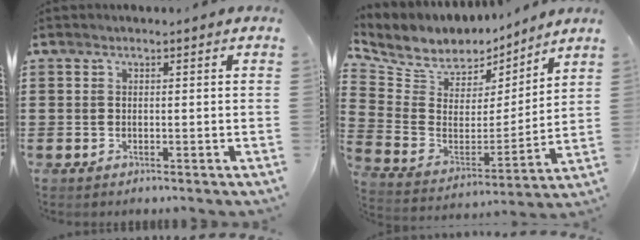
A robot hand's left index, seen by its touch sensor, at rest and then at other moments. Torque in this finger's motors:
{"motor_torque": [2.14, 0.00, 0.21, 0.03]}